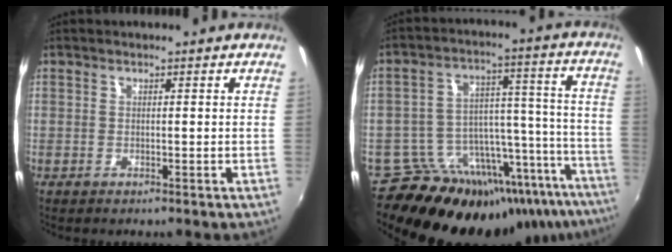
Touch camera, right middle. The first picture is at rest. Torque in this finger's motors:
{"motor_torque": [1.00, -1.14, 0.07, 0.04]}